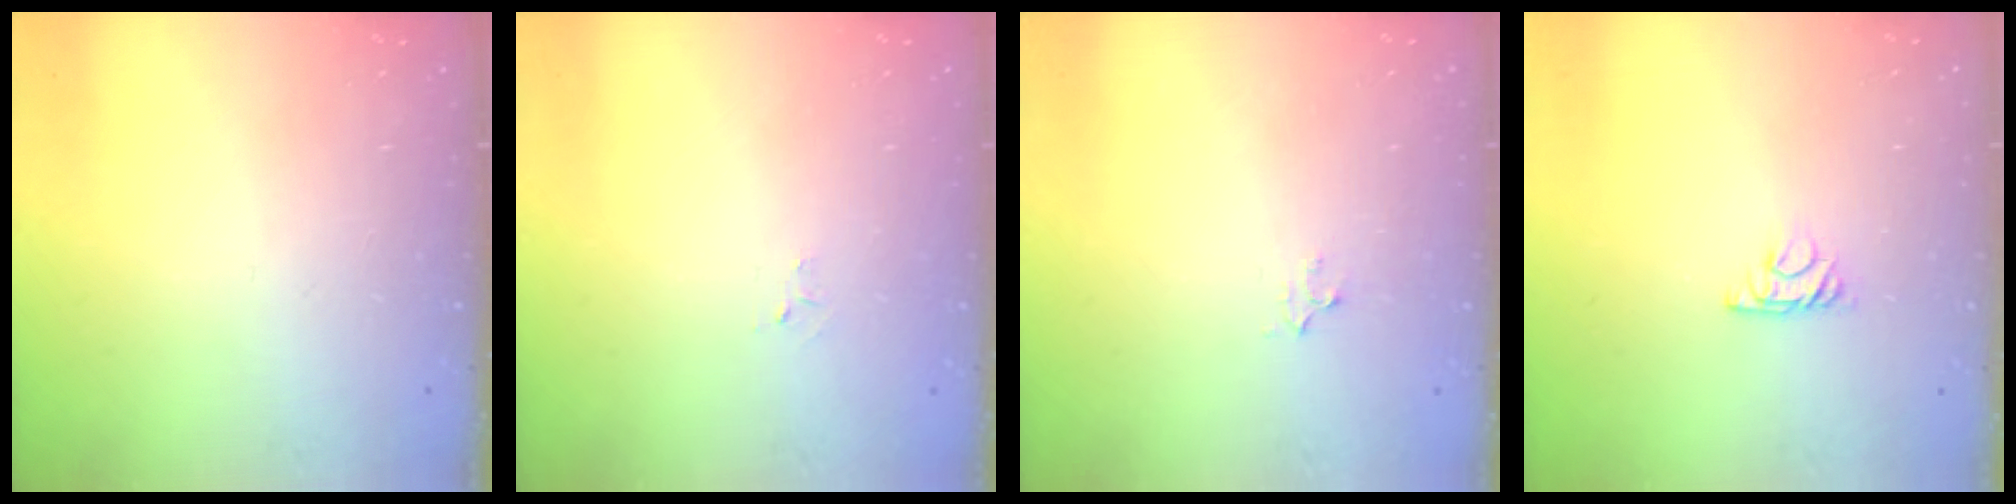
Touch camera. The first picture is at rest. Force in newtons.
{"total": 2.6, "press": 2.6, "slide": 0.4}
{"total": 3.0, "press": 3.0, "slide": 0.5}
{"total": 4.3, "press": 4.3, "slide": 0.7}